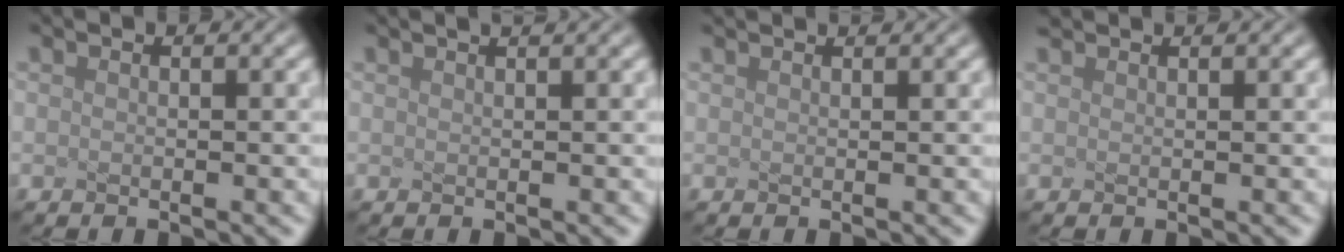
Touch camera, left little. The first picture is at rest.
{"total": 2.5, "force": [1.6, 1.0, 1.6], "torque": [0.001, 0.014, -0.010]}
{"total": 1.7, "force": [1.5, 0.5, 0.7], "torque": [-0.001, 0.007, 0.002]}
{"total": 1.2, "force": [1.1, 0.2, 0.2], "torque": [-0.001, 0.004, 0.012]}